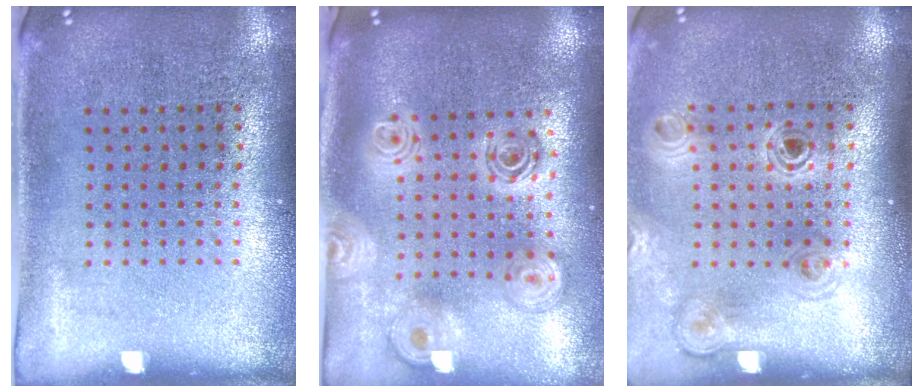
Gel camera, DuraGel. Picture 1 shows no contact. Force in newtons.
{"total": 2.3, "press": 1.8, "slide": 1.4}
{"total": 1.1, "press": 1.1, "slide": 0.1}